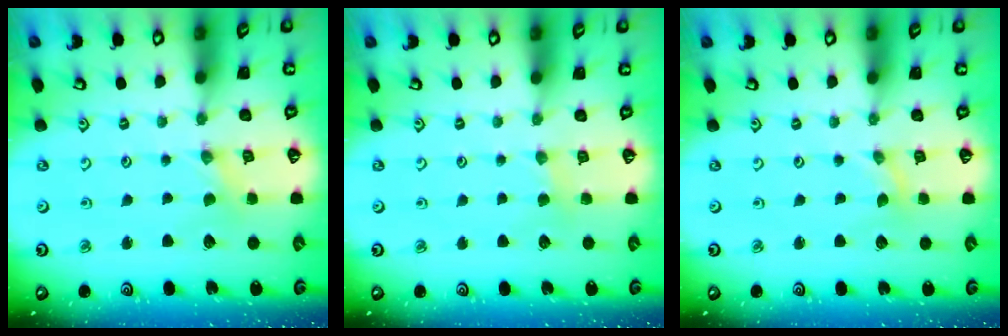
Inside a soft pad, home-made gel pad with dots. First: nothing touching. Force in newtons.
{"total": 2.5, "press": 2.4, "slide": 0.4}
{"total": 0.0}